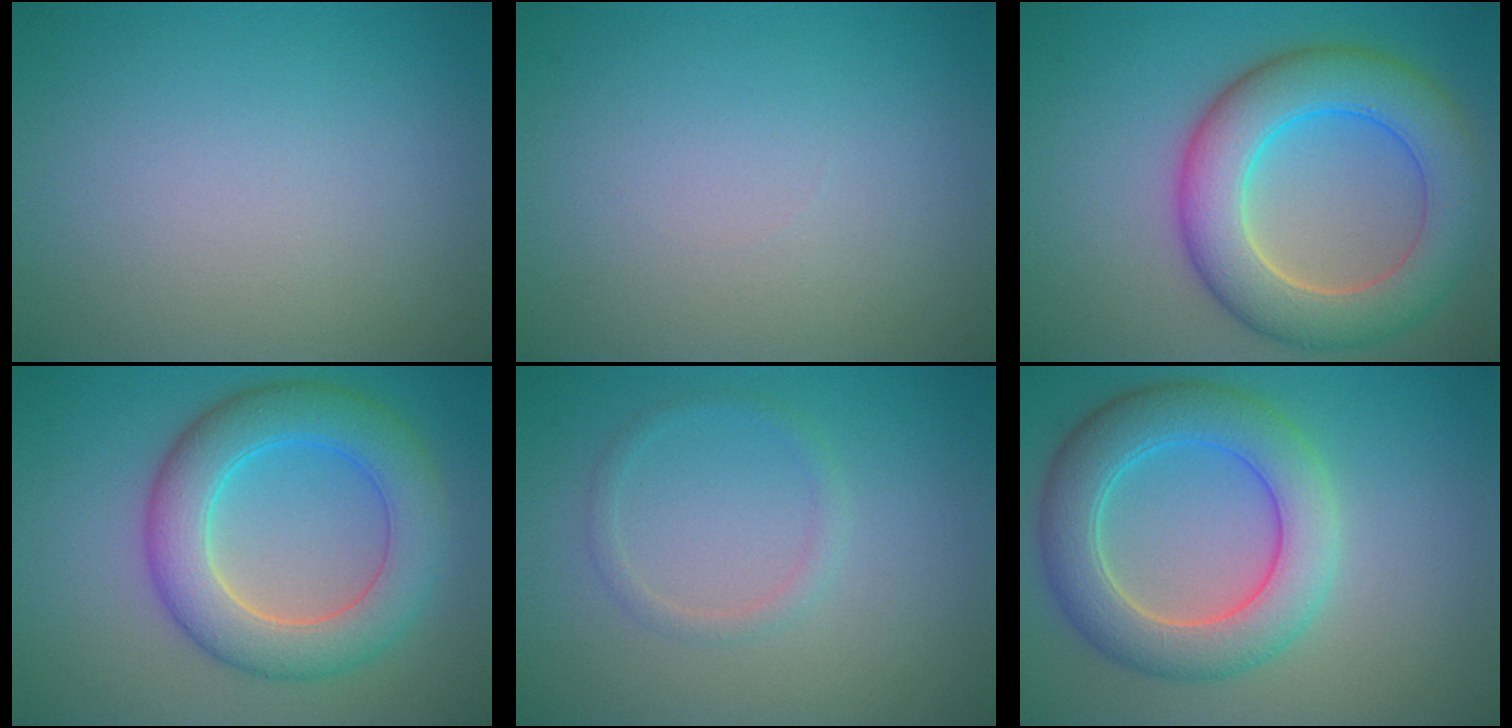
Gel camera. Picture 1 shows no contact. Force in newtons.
{"total": 0.0}
{"total": 8.6, "press": 8.5, "slide": 0.5}
{"total": 7.2, "press": 7.2, "slide": 0.2}
{"total": 1.3, "press": 1.2, "slide": 0.0}
{"total": 6.8, "press": 6.8, "slide": 0.2}